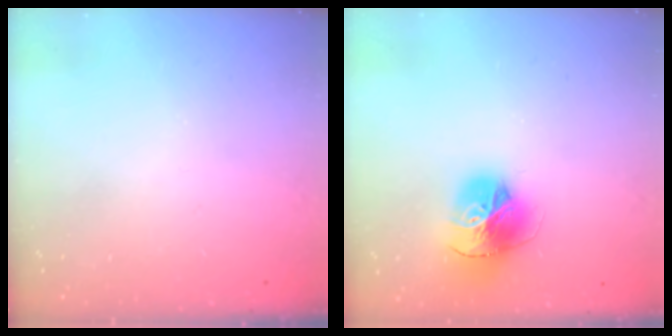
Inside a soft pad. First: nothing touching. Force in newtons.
{"total": 17.3, "press": 17.2, "slide": 1.8}